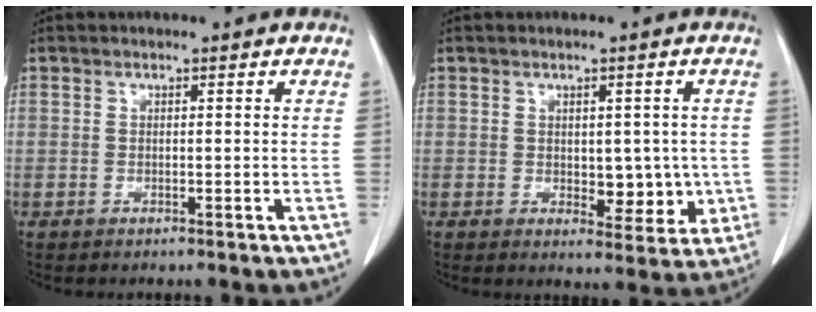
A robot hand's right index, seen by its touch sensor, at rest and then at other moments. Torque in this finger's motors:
{"motor_torque": [0.17, 0.14, 0.12, 0.04]}